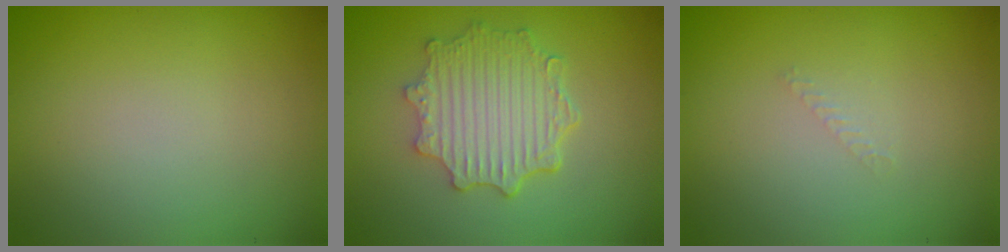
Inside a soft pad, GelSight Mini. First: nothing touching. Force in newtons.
{"total": 4.5, "press": 3.6, "slide": 2.6}
{"total": 0.6, "press": 0.6, "slide": 0.1}